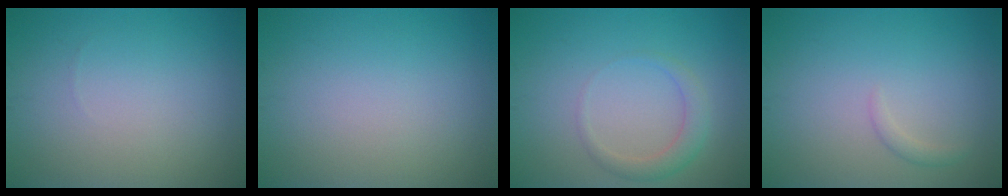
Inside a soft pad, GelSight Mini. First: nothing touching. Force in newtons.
{"total": 0.0}
{"total": 2.1, "press": 2.1, "slide": 0.1}
{"total": 0.8, "press": 0.8, "slide": 0.0}